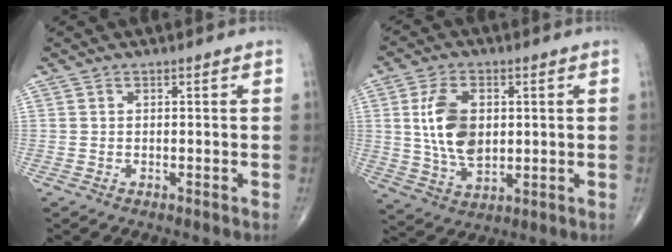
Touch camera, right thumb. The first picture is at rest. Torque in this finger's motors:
{"motor_torque": [-0.36, 1.15, 1.32, 0.38, 0.36]}